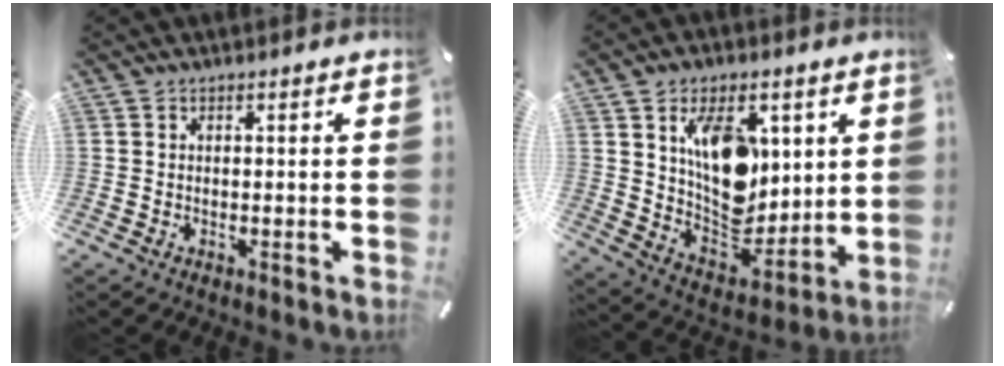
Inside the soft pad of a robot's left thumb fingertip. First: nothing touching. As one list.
[{"total": 15.0, "force": [5.5, 10.2, 9.5], "torque": [-0.143, -0.025, 0.105]}]